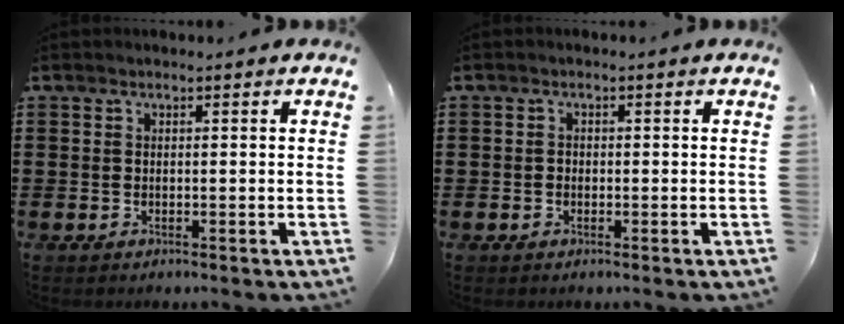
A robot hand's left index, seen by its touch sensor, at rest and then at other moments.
{"total": 0.8, "force": [-0.3, 0.6, 0.4], "torque": [-0.010, 0.001, -0.006]}